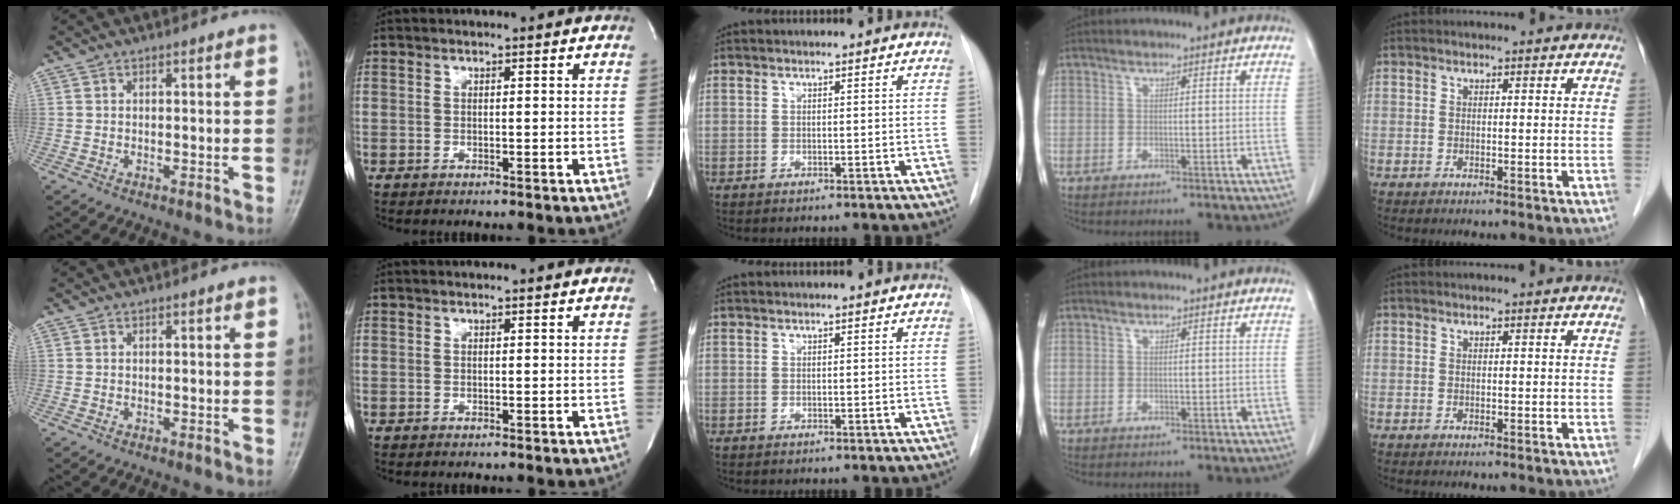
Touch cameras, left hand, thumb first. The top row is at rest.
{}